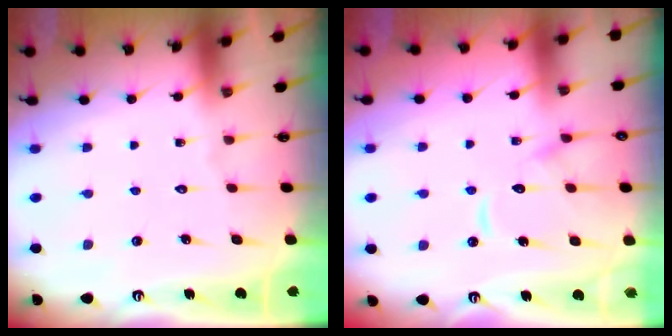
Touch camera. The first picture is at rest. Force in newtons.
{"total": 11.4, "press": 11.4, "slide": 1.1}